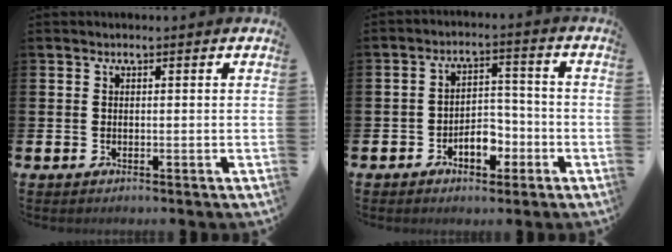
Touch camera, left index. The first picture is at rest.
{"total": 4.4, "force": [-2.3, 2.8, 2.4], "torque": [-0.037, 0.003, -0.049]}